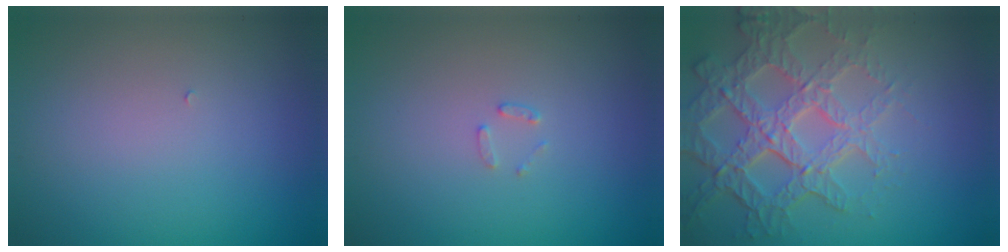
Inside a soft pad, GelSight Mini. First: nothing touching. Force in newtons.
{"total": 0.9, "press": 0.9, "slide": 0.2}
{"total": 7.1, "press": 5.1, "slide": 5.0}